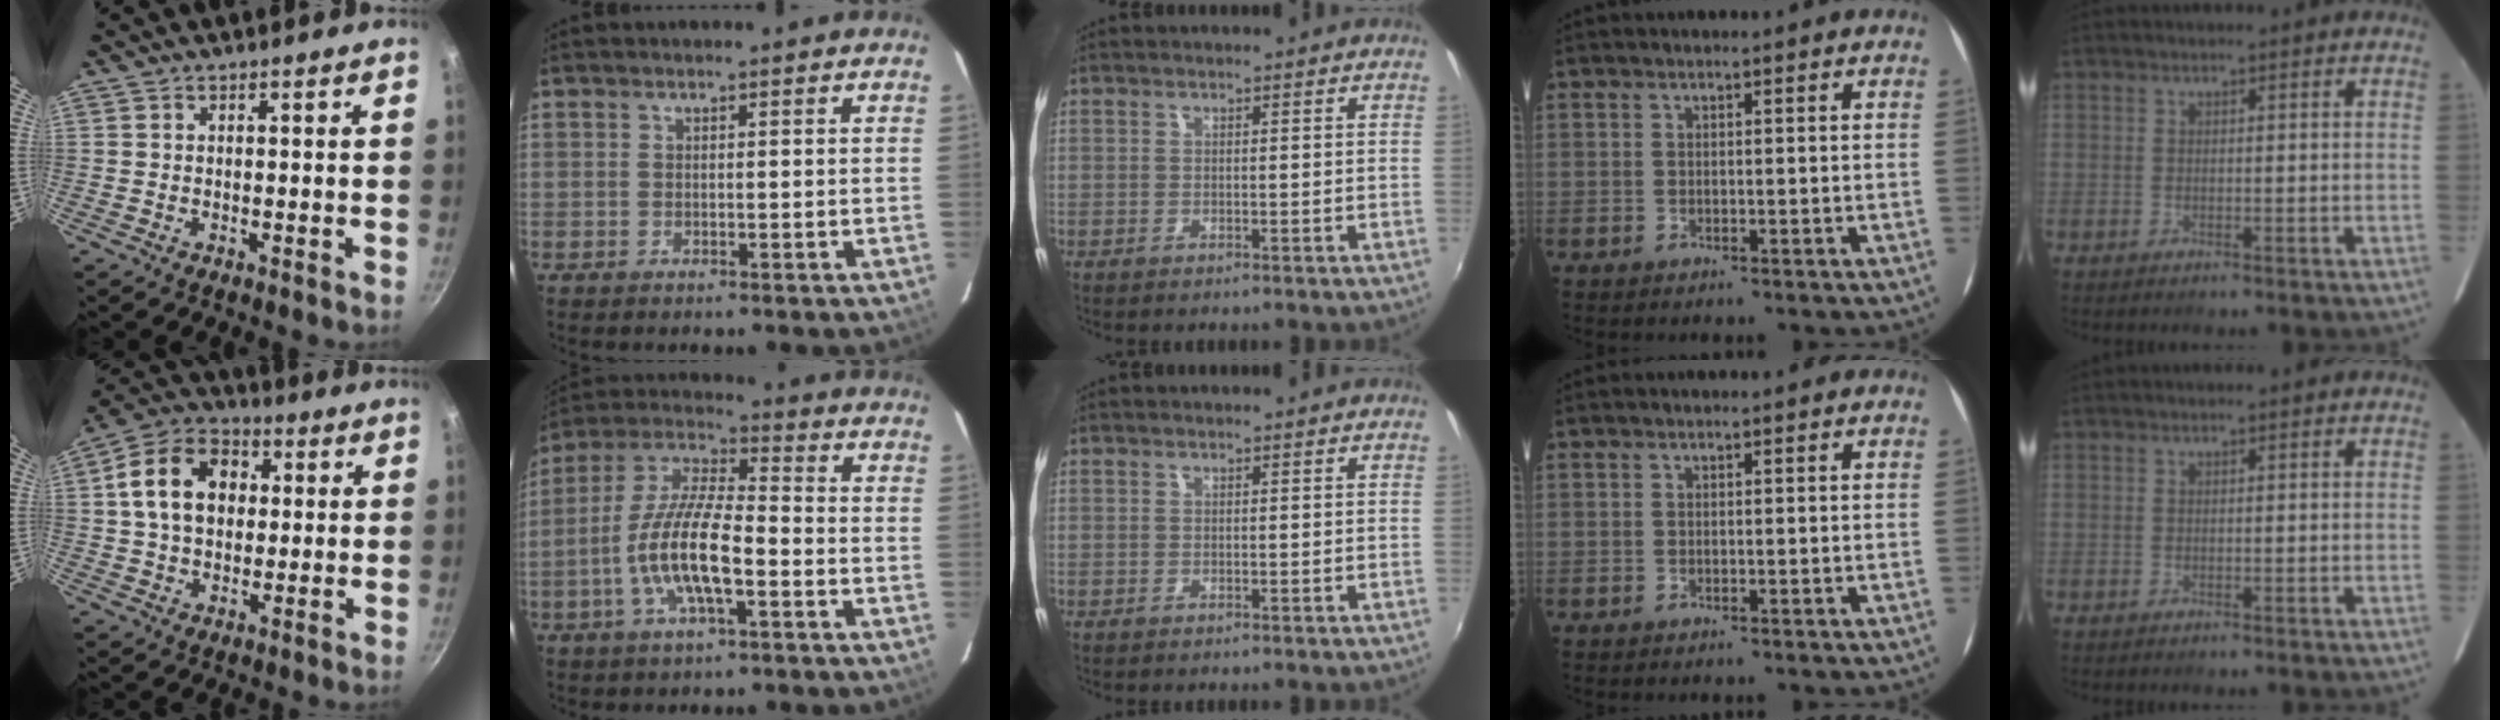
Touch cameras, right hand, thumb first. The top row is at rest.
{"thumb": {"total": 14.1, "force": [2.1, 10.4, 9.2], "torque": [-0.135, 0.023, 0.022]}, "index": {"total": 13.5, "force": [-4.5, 3.6, 12.2], "torque": [-0.250, 0.000, -0.088]}}